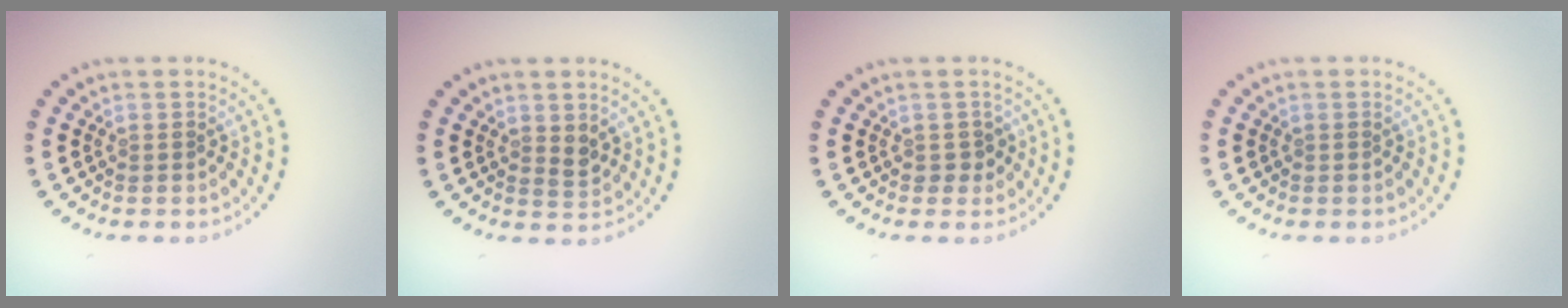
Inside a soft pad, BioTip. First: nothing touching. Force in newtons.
{"total": 1.2, "press": 1.0, "slide": 0.6}
{"total": 1.1, "press": 1.0, "slide": 0.6}
{"total": 0.0}